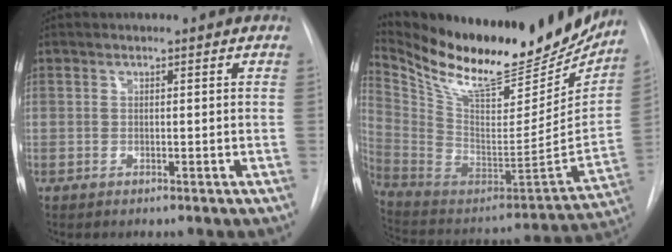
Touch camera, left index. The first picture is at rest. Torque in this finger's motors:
{"motor_torque": [0.68, -0.85, 0.24, 0.06]}